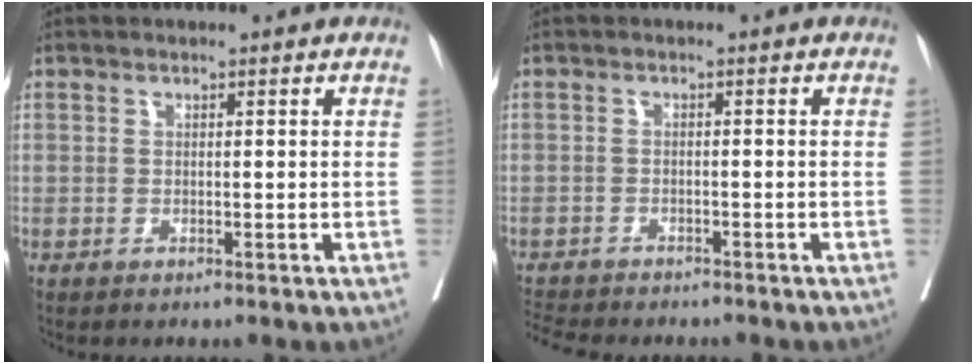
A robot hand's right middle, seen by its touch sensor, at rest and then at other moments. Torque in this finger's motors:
{"motor_torque": [0.98, -1.16, 0.29, 0.04]}